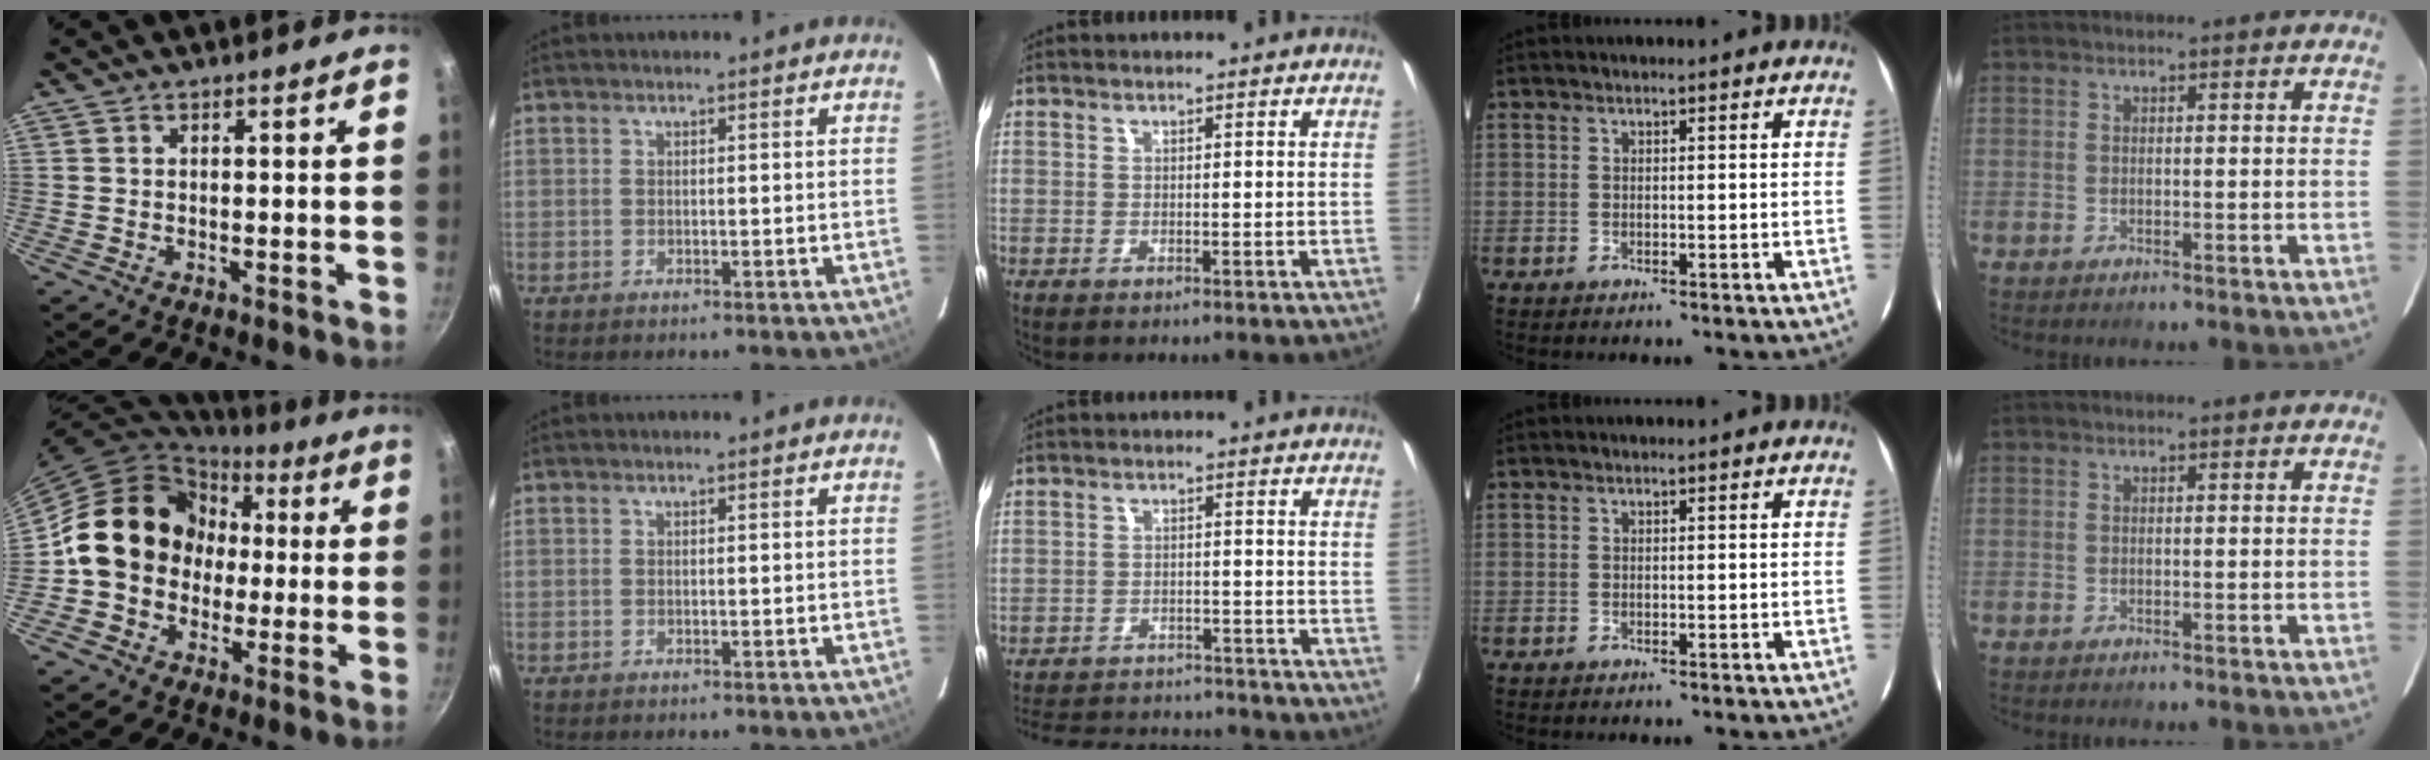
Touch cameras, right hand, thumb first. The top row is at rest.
{"thumb": {"total": 15.9, "force": [0.3, 13.8, 7.9], "torque": [-0.087, 0.039, -0.005]}, "middle": {"total": 15.3, "force": [-13.5, 5.4, 5.0], "torque": [-0.126, 0.024, -0.184]}}